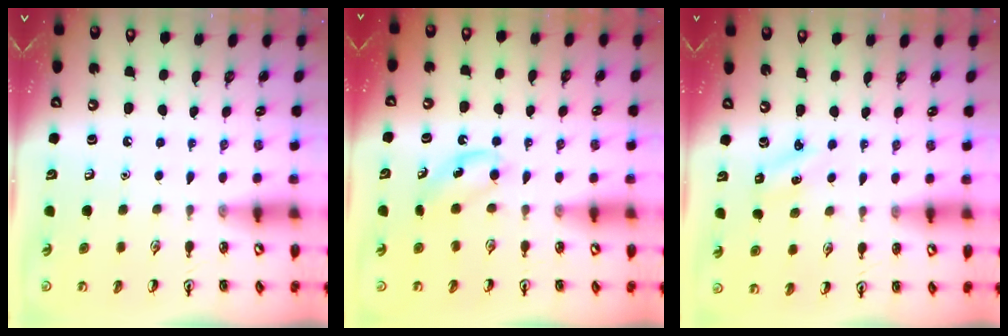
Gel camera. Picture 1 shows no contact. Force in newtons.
{"total": 4.8, "press": 4.5, "slide": 1.5}
{"total": 1.6, "press": 1.5, "slide": 0.6}